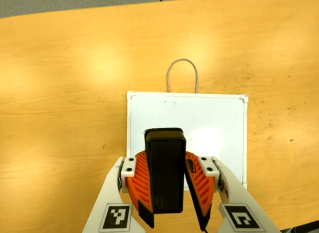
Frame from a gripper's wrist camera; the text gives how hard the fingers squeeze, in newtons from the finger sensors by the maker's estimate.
{"total": 9.2, "left": 9.4, "right": 9.1}